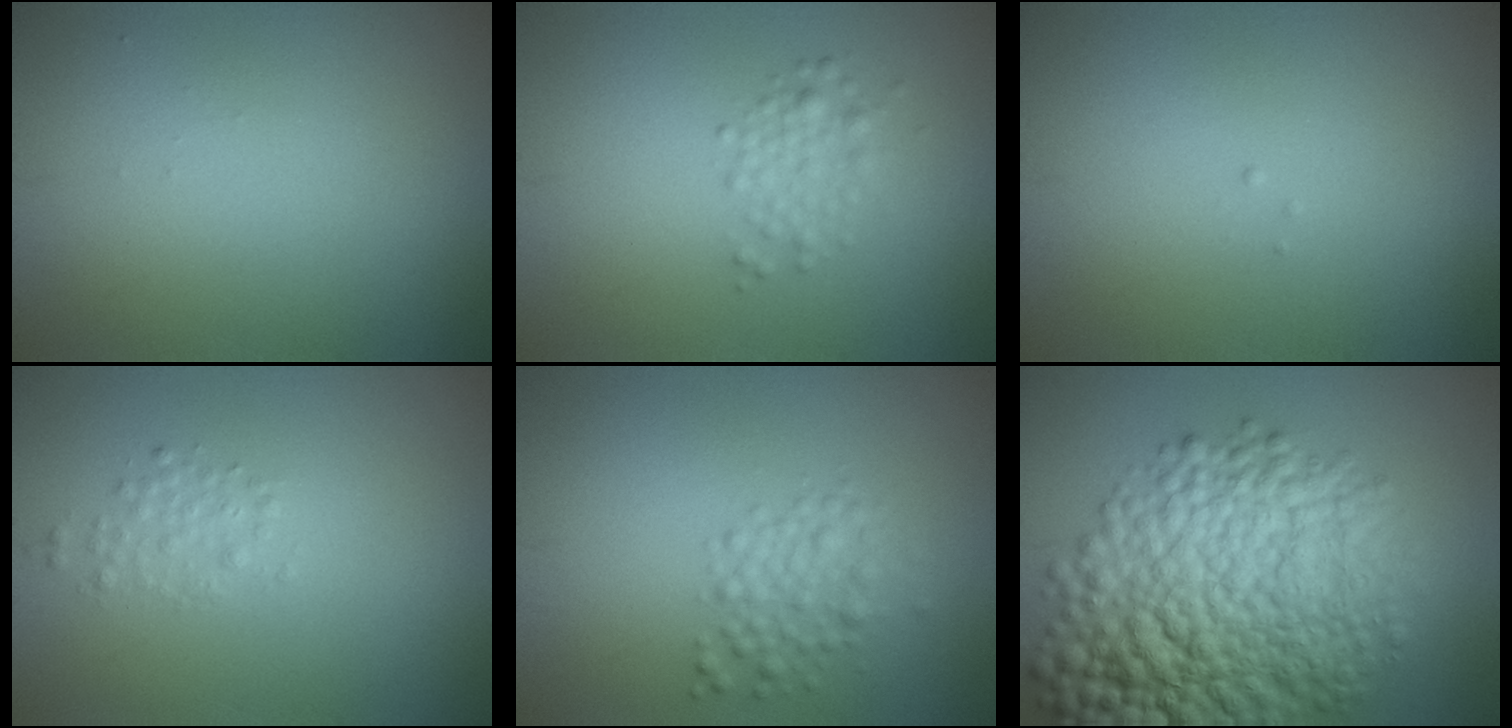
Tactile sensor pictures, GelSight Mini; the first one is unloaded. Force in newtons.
{"total": 1.8, "press": 1.8, "slide": 0.1}
{"total": 0.0}
{"total": 1.3, "press": 1.3, "slide": 0.0}
{"total": 2.3, "press": 2.3, "slide": 0.0}
{"total": 14.0, "press": 14.0, "slide": 0.4}